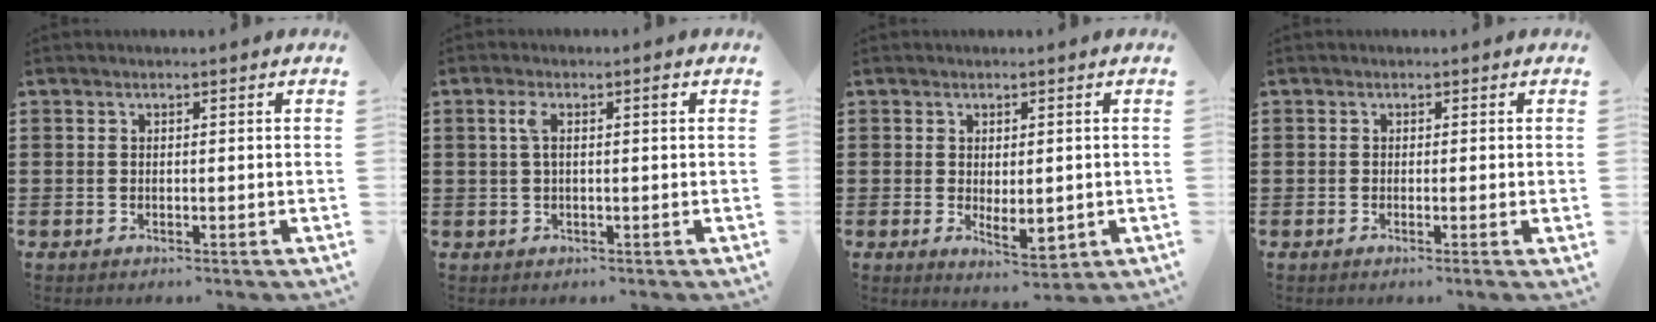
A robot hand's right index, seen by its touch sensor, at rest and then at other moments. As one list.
[{"total": 2.7, "force": [0.5, 0.5, 2.6], "torque": [-0.051, 0.003, 0.006]}, {"total": 3.8, "force": [-0.2, 2.0, 3.2], "torque": [-0.041, -0.003, -0.005]}, {"total": 0.8, "force": [-0.1, -0.2, 0.8], "torque": [-0.014, -0.005, -0.002]}]